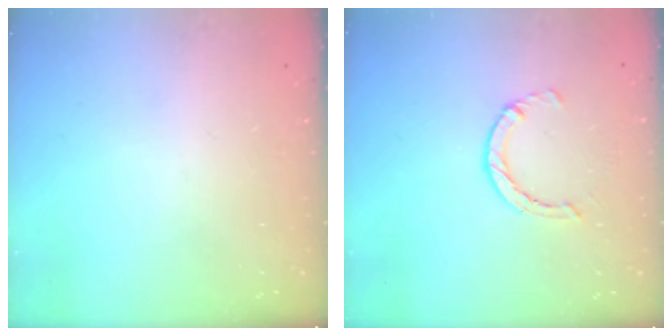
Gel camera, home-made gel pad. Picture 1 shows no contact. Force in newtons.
{"total": 2.5, "press": 2.4, "slide": 0.4}